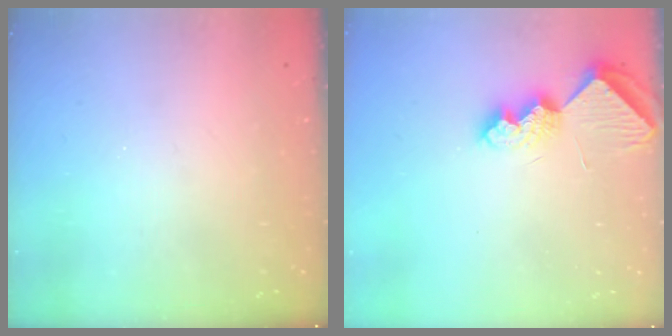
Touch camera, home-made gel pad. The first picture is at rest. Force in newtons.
{"total": 9.1, "press": 9.1, "slide": 0.3}